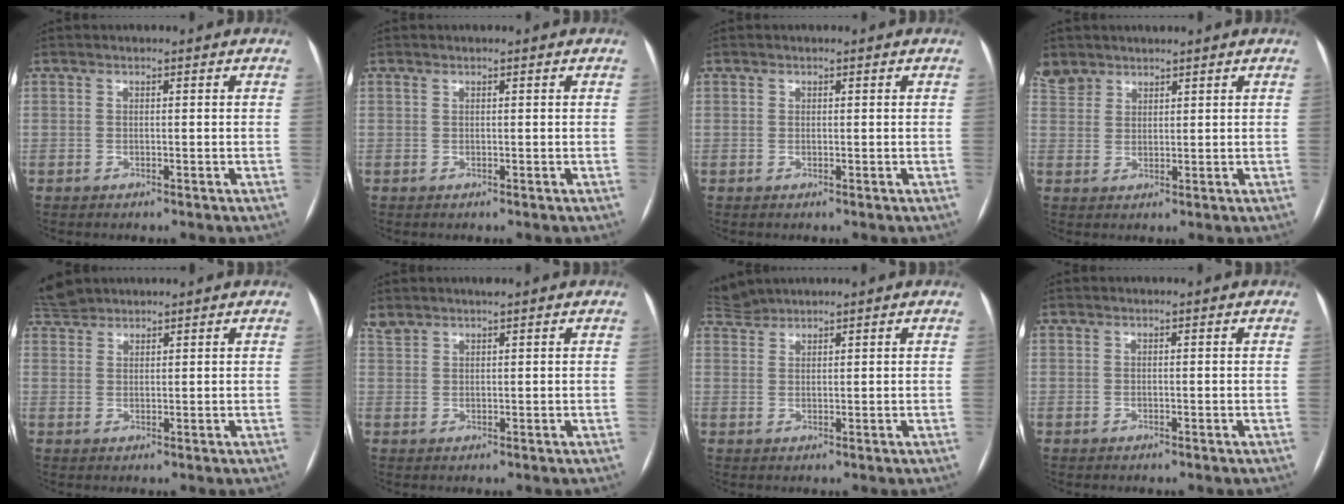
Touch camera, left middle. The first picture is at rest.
{"total": 0.0}
{"total": 0.0}
{"total": 4.0, "force": [3.3, 2.3, 0.2], "torque": [-0.001, 0.011, 0.067]}
{"total": 3.6, "force": [3.4, 0.9, 0.2], "torque": [-0.014, 0.021, 0.070]}
{"total": 2.3, "force": [2.1, 0.4, 0.7], "torque": [-0.018, 0.013, 0.042]}
{"total": 2.7, "force": [2.7, 0.0, -0.5], "torque": [-0.004, 0.013, 0.061]}
{"total": 0.0}